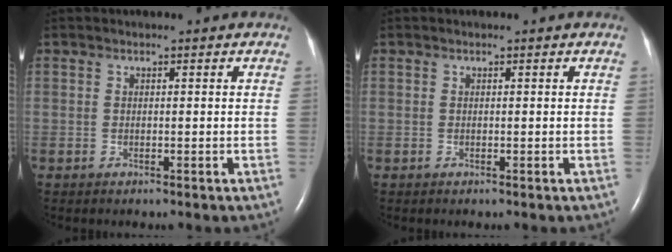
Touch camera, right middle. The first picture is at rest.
{"total": 0.0}